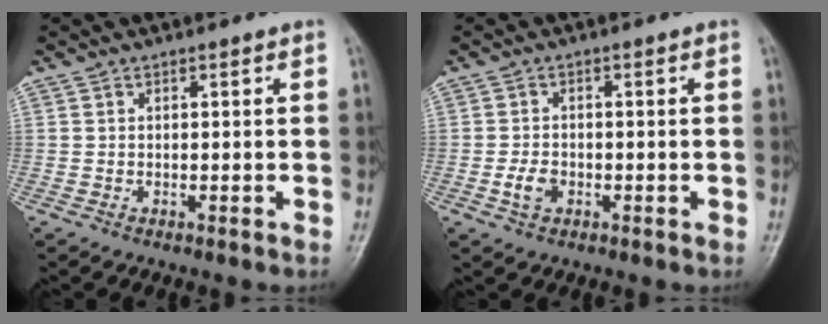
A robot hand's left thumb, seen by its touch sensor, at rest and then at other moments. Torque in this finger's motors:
{"motor_torque": [-0.42, 0.83, 0.43, 0.19, -0.02]}